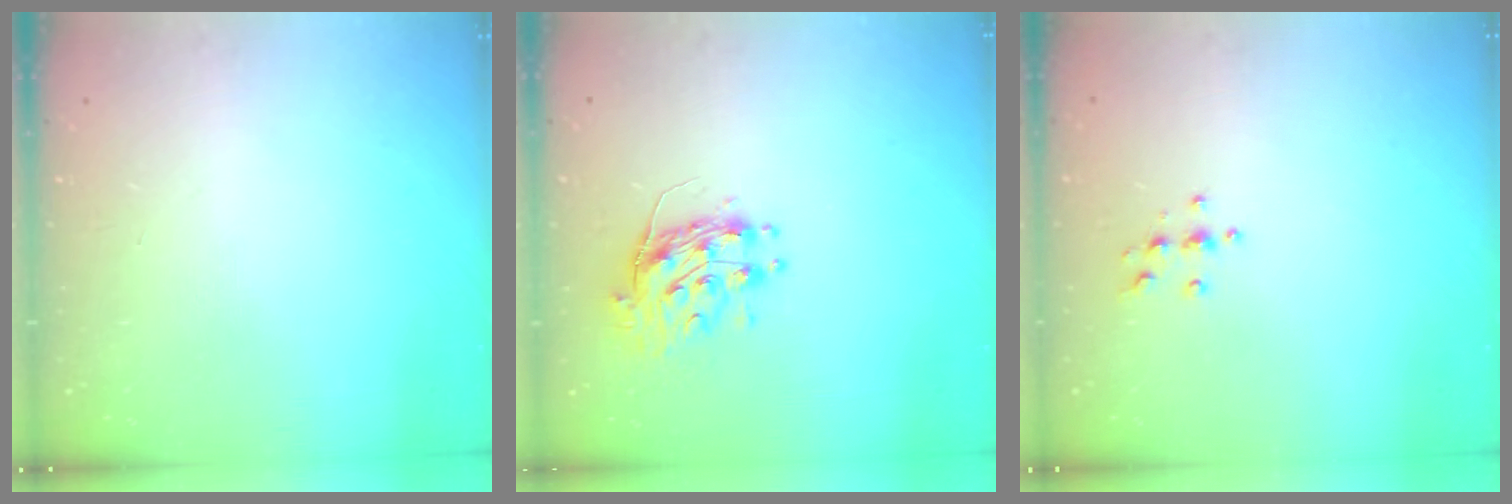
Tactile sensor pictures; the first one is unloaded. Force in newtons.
{"total": 10.9, "press": 10.8, "slide": 0.8}
{"total": 3.9, "press": 3.8, "slide": 0.4}